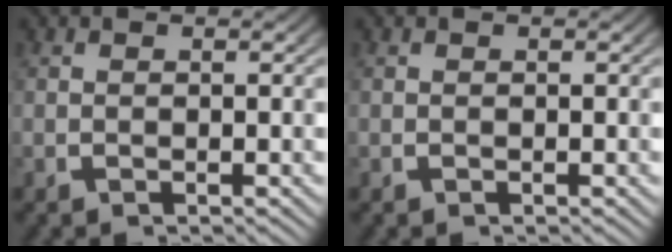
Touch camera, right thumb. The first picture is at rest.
{"total": 0.0}